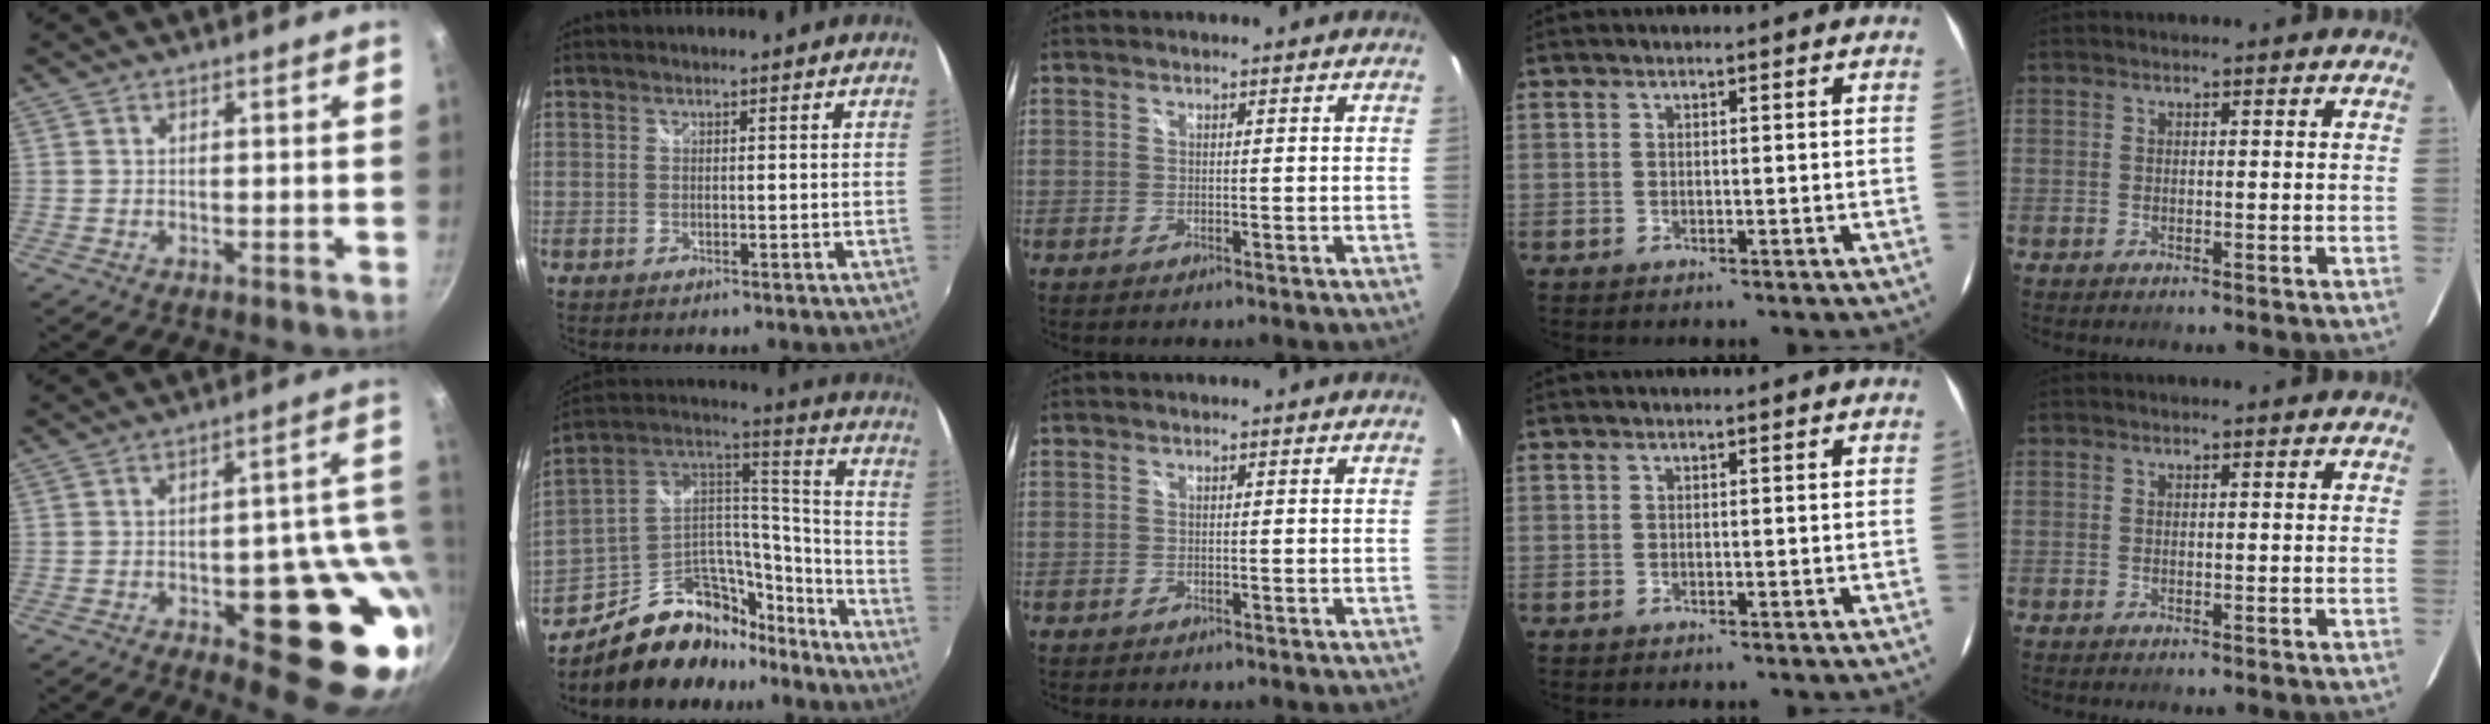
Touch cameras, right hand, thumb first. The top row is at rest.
{"thumb": {"total": 20.2, "force": [-3.8, 7.9, 18.3], "torque": [-0.168, 0.004, -0.044]}, "index": {"total": 21.3, "force": [-14.5, 12.2, 9.6], "torque": [-0.181, 0.070, -0.219]}}